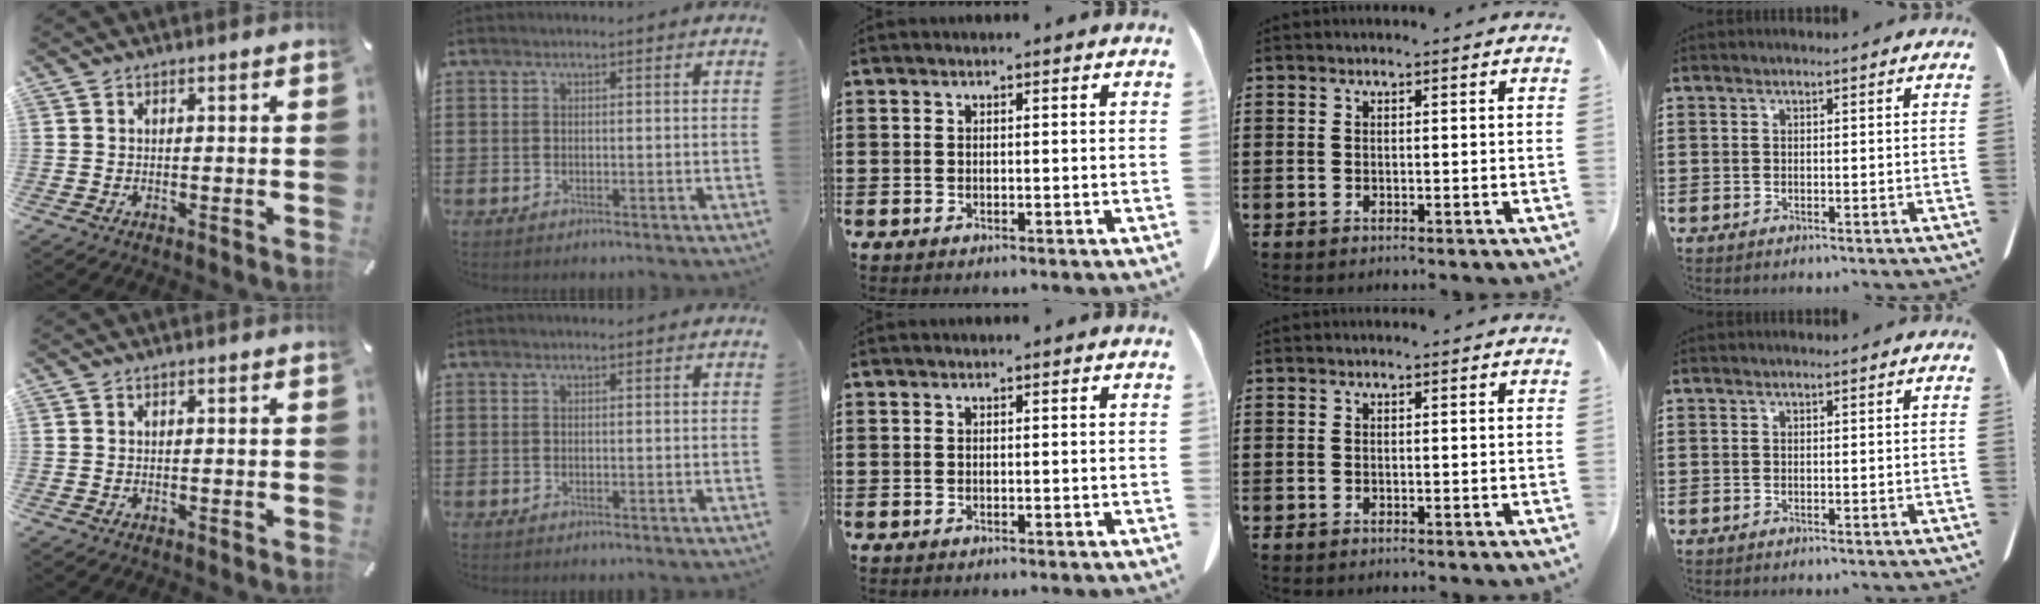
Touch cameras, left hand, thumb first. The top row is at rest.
{}